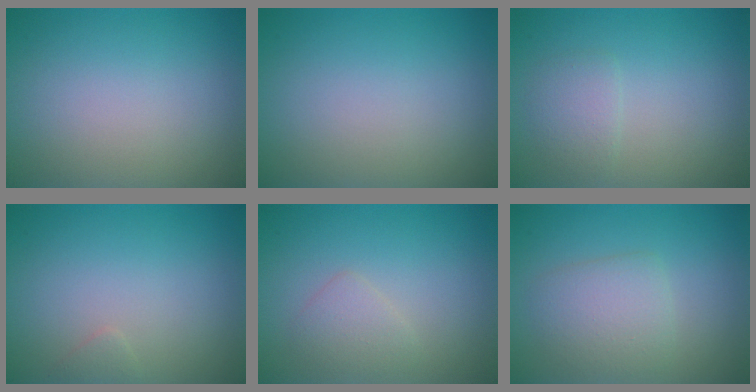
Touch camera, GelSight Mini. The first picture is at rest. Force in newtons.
{"total": 0.0}
{"total": 1.6, "press": 1.6, "slide": 0.0}
{"total": 0.6, "press": 0.6, "slide": 0.0}
{"total": 1.6, "press": 1.6, "slide": 0.0}
{"total": 2.9, "press": 2.9, "slide": 0.2}